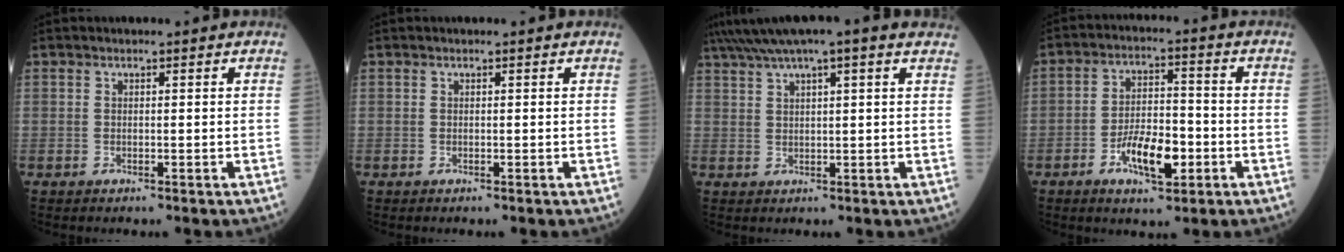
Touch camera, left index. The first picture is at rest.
{"total": 0.0}
{"total": 10.4, "force": [7.7, 0.9, 7.0], "torque": [-0.129, 0.053, 0.112]}
{"total": 8.3, "force": [-3.4, 3.1, 6.9], "torque": [-0.129, 0.002, -0.060]}